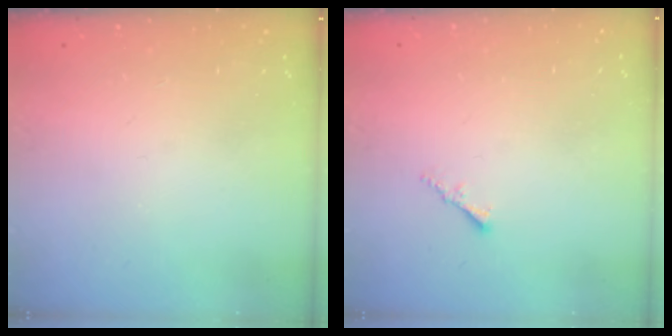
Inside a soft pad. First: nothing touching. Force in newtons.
{"total": 1.2, "press": 1.1, "slide": 0.4}